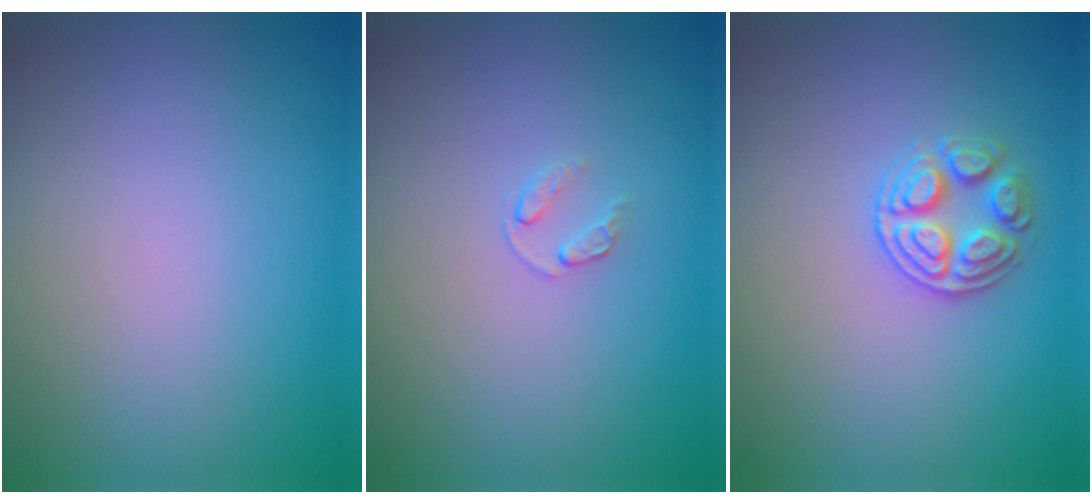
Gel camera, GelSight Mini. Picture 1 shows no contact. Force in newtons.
{"total": 0.8, "press": 0.5, "slide": 0.6}
{"total": 2.7, "press": 2.6, "slide": 0.4}